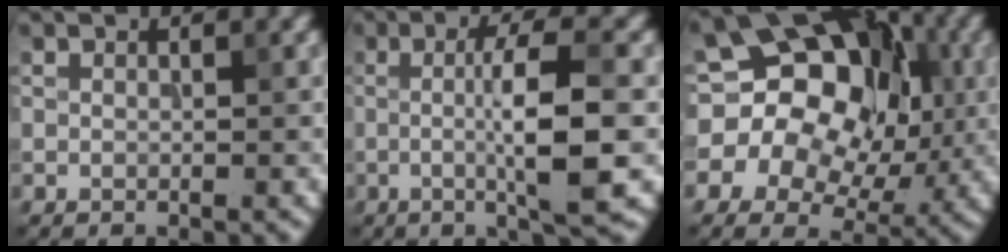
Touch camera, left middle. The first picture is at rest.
{"total": 7.2, "force": [-0.7, 1.2, 7.1], "torque": [-0.112, 0.004, -0.016]}
{"total": 15.0, "force": [1.7, 11.9, 8.9], "torque": [-0.122, 0.031, -0.003]}